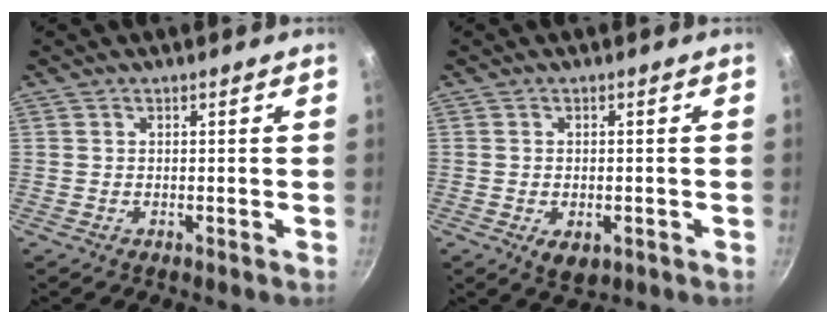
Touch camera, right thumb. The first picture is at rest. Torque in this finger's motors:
{"motor_torque": [-0.34, 0.29, -0.23, 0.15, 0.10]}